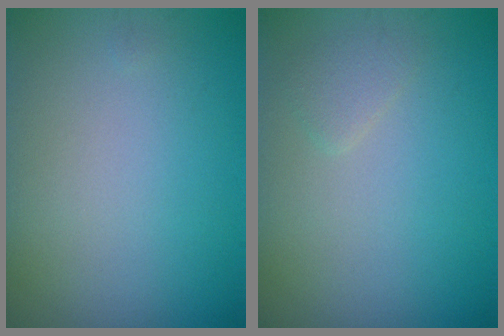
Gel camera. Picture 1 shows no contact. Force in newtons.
{"total": 1.1, "press": 1.1, "slide": 0.1}